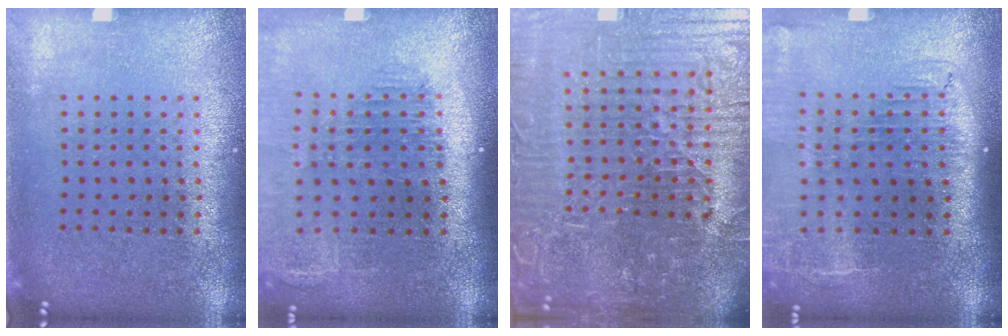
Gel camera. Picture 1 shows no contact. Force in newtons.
{"total": 1.6, "press": 1.5, "slide": 0.6}
{"total": 7.8, "press": 7.0, "slide": 3.5}
{"total": 2.2, "press": 1.8, "slide": 1.3}